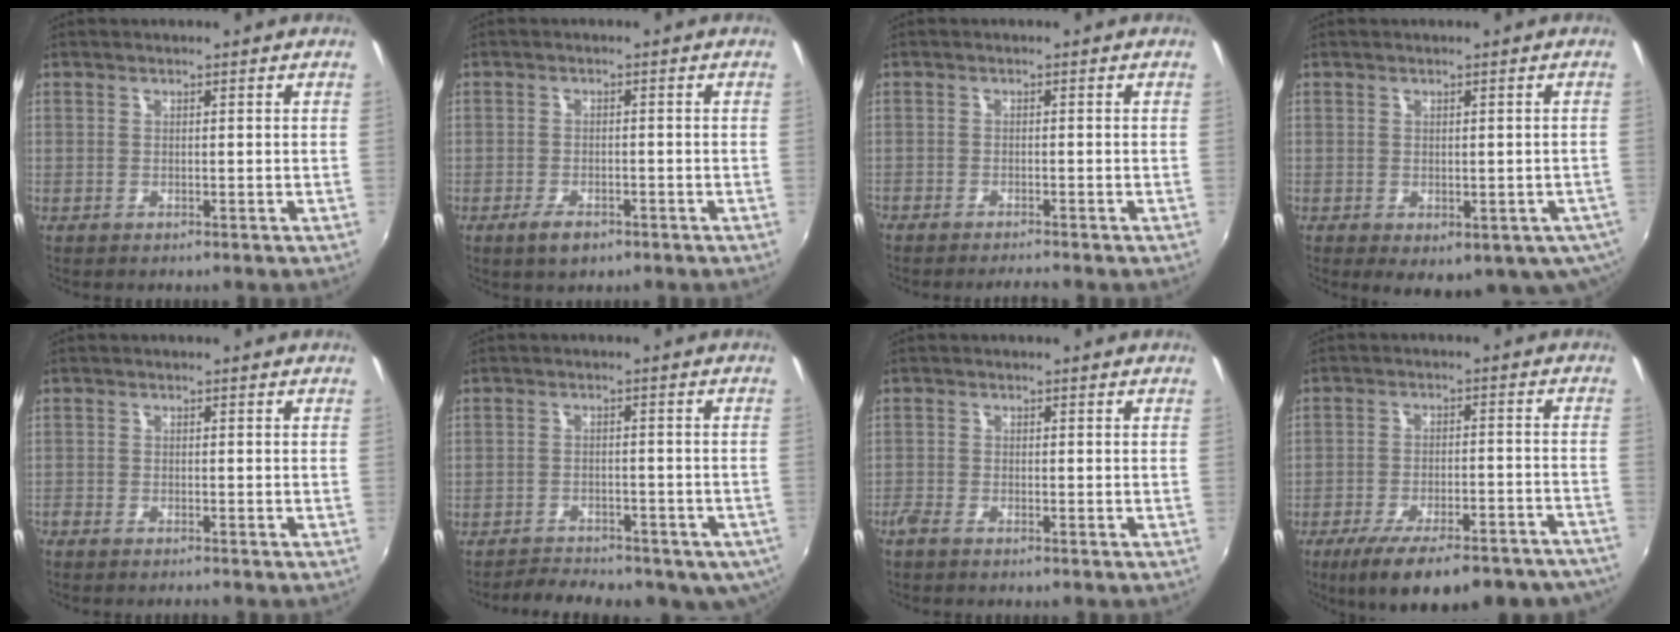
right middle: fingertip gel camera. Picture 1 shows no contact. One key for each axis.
{"total": 3.8, "fx": -2.5, "fy": 1.7, "fz": 2.3, "tx": -0.057, "ty": -0.010, "tz": -0.045}
{"total": 3.0, "fx": -2.9, "fy": 0.0, "fz": 1.0, "tx": -0.033, "ty": -0.008, "tz": -0.051}
{"total": 8.8, "fx": -3.5, "fy": 4.8, "fz": 6.5, "tx": -0.100, "ty": -0.033, "tz": -0.037}
{"total": 1.9, "fx": -1.9, "fy": 0.1, "fz": 0.5, "tx": -0.019, "ty": -0.011, "tz": -0.039}
{"total": 10.9, "fx": -8.2, "fy": 5.4, "fz": 4.8, "tx": -0.097, "ty": -0.005, "tz": -0.104}
{"total": 2.1, "fx": -1.8, "fy": 0.4, "fz": 0.9, "tx": -0.027, "ty": -0.007, "tz": -0.040}
{"total": 21.7, "fx": -17.6, "fy": 5.8, "fz": 11.2, "tx": -0.188, "ty": -0.034, "tz": -0.232}